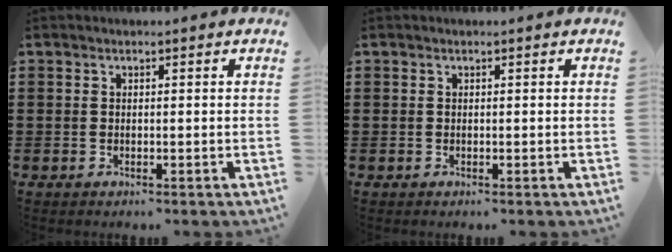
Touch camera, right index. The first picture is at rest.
{"total": 0.0}